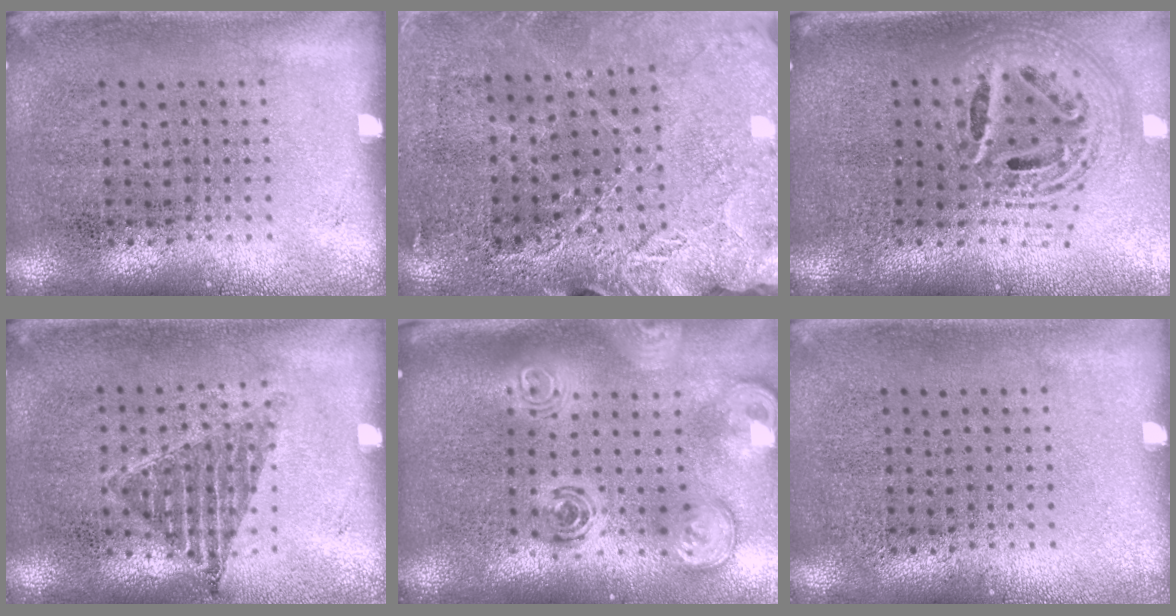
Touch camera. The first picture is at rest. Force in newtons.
{"total": 2.8, "press": 2.8, "slide": 0.3}
{"total": 2.3, "press": 1.7, "slide": 1.5}
{"total": 1.0, "press": 0.8, "slide": 0.5}
{"total": 3.1, "press": 2.2, "slide": 2.2}
{"total": 0.0}